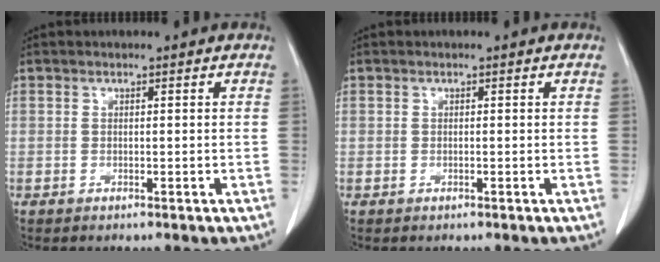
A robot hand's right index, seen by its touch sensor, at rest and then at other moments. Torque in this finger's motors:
{"motor_torque": [0.21, -0.06, 0.02, 0.01]}